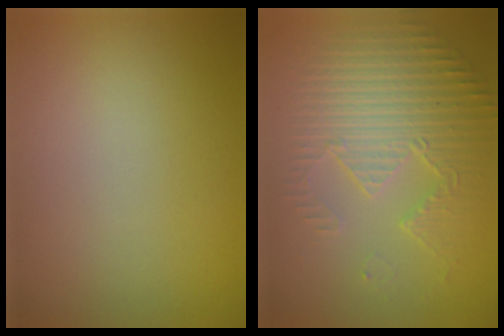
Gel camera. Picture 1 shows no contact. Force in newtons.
{"total": 4.3, "press": 3.4, "slide": 2.6}